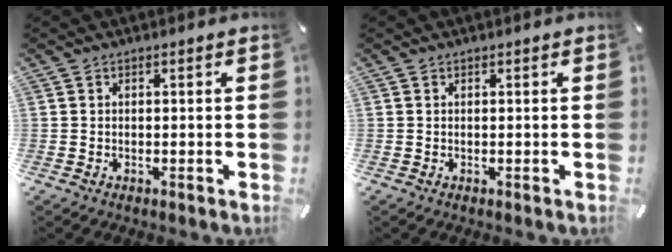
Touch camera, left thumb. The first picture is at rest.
{"total": 0.0}